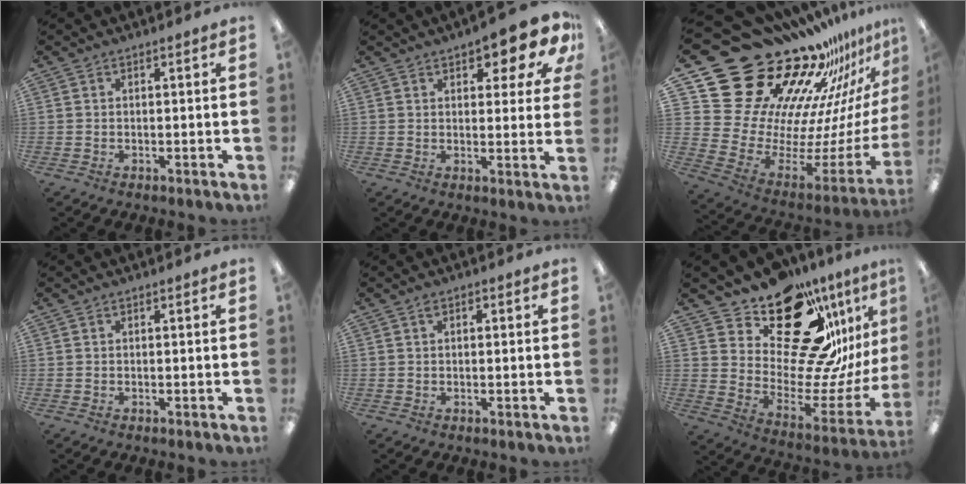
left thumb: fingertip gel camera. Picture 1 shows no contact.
{"total": 8.6, "force": [5.5, 3.3, 5.8], "torque": [-0.064, -0.031, 0.092]}
{"total": 28.7, "force": [21.9, 14.6, 11.4], "torque": [-0.126, -0.229, 0.458]}
{"total": 0.0}
{"total": 1.2, "force": [0.5, 0.7, 0.8], "torque": [-0.017, 0.005, 0.008]}
{"total": 22.2, "force": [15.7, 10.8, 11.4], "torque": [-0.154, -0.129, 0.280]}